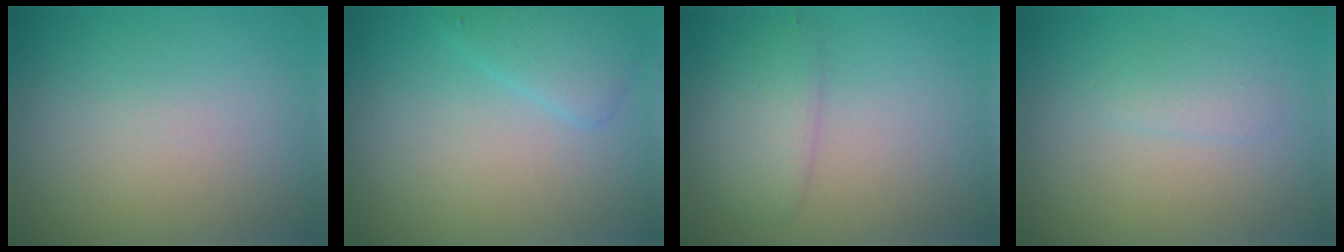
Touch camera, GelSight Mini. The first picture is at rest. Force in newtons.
{"total": 2.1, "press": 2.0, "slide": 0.2}
{"total": 2.7, "press": 2.7, "slide": 0.1}
{"total": 1.2, "press": 1.2, "slide": 0.1}